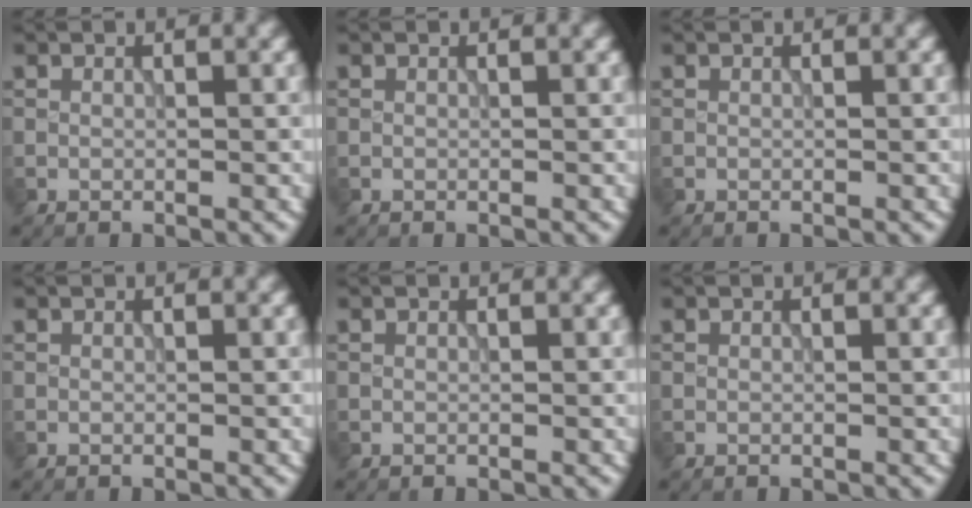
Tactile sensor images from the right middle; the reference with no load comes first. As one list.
[{"total": 0.0}, {"total": 0.0}, {"total": 0.0}, {"total": 0.0}, {"total": 0.0}]